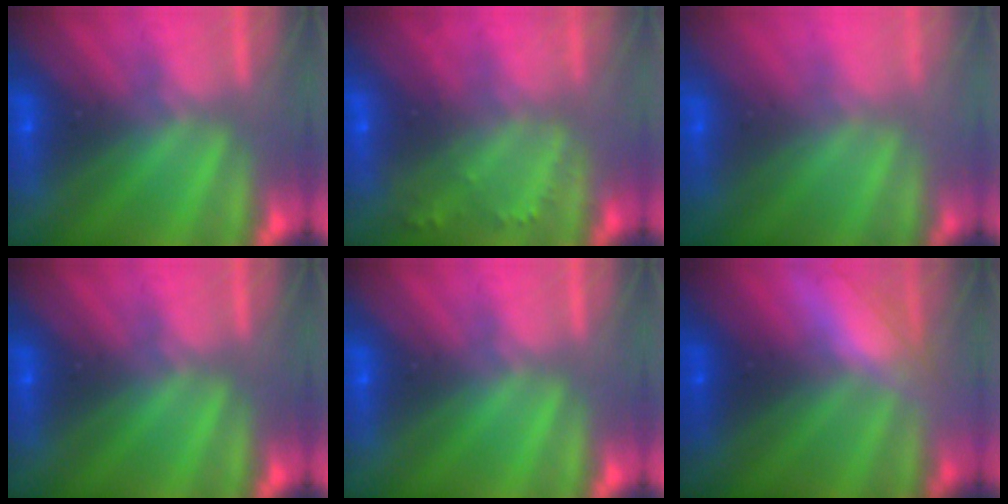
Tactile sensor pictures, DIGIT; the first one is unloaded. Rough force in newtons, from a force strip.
{"total": 2.2}
{"total": 2.9}
{"total": 0.0}
{"total": 0.0}
{"total": 2.9}